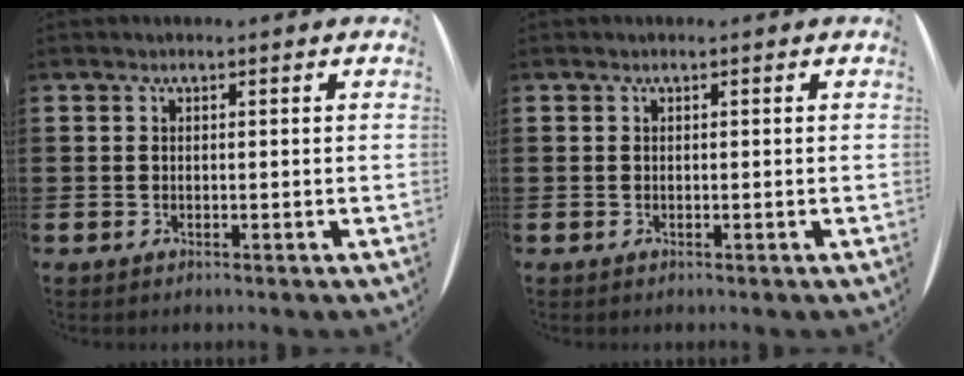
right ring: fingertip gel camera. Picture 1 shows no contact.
{"total": 0.0}